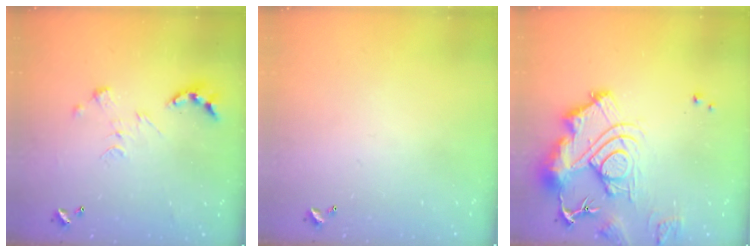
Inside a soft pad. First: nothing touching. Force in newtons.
{"total": 0.0}
{"total": 16.2, "press": 16.1, "slide": 1.7}